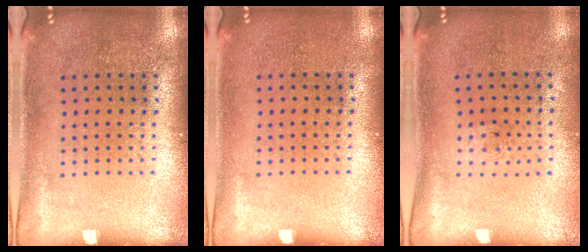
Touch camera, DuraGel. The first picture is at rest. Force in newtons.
{"total": 0.0}
{"total": 0.5, "press": 0.3, "slide": 0.4}